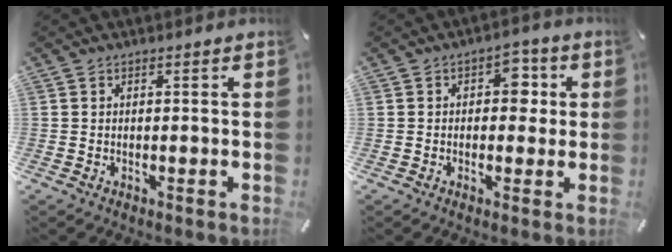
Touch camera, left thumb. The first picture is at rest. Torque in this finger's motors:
{"motor_torque": [0.68, 1.01, 0.42, -0.30, 0.11]}